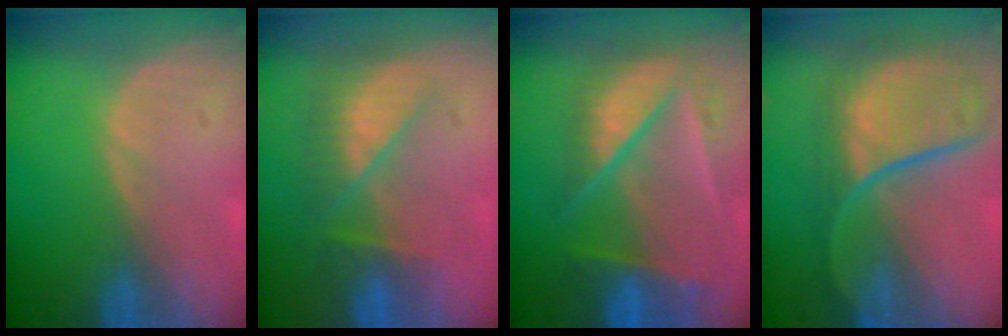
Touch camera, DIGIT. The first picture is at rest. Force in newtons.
{"total": 7.9, "press": 6.9, "slide": 3.9}
{"total": 9.8, "press": 8.3, "slide": 5.2}
{"total": 11.4, "press": 9.7, "slide": 5.9}